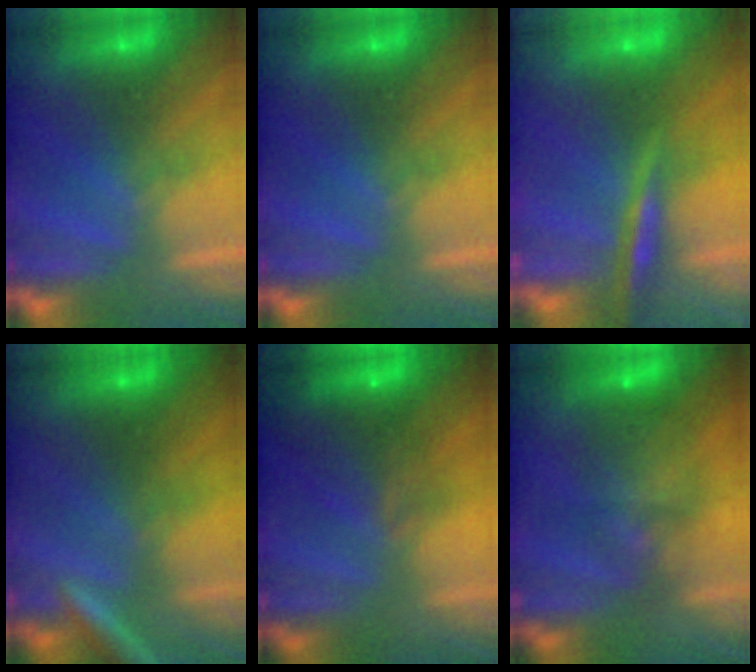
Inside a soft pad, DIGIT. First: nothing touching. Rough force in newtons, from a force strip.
{"total": 0.0}
{"total": 7.5}
{"total": 2.7}
{"total": 8.1}
{"total": 5.7}